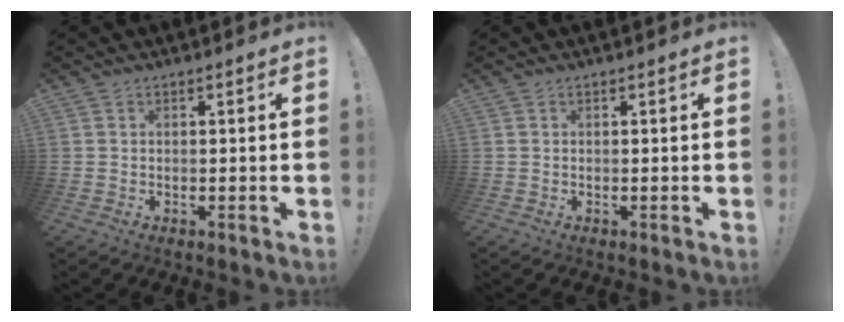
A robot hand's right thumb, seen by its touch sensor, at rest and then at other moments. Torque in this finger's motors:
{"motor_torque": [0.00, 0.00, -0.01, 0.01, 0.04]}